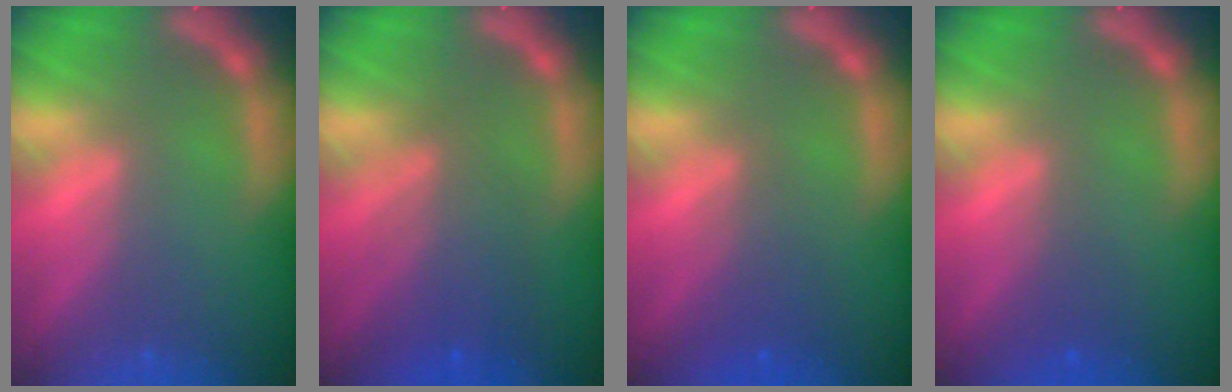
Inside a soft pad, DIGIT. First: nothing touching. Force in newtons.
{"total": 5.0}
{"total": 2.5}
{"total": 1.5}